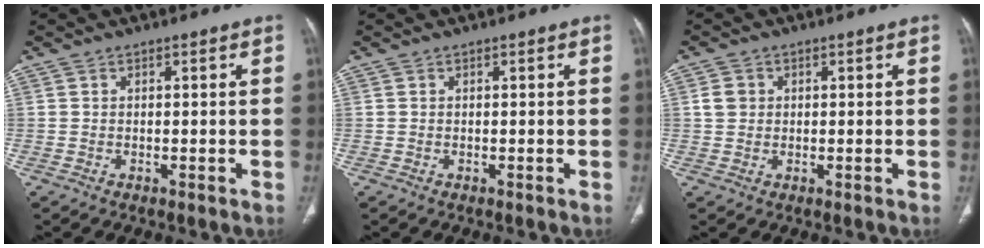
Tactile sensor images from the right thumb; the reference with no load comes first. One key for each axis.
{"total": 0.0}
{"total": 2.7, "fx": 0.5, "fy": 2.4, "fz": 1.1, "tx": -0.010, "ty": 0.004, "tz": 0.011}